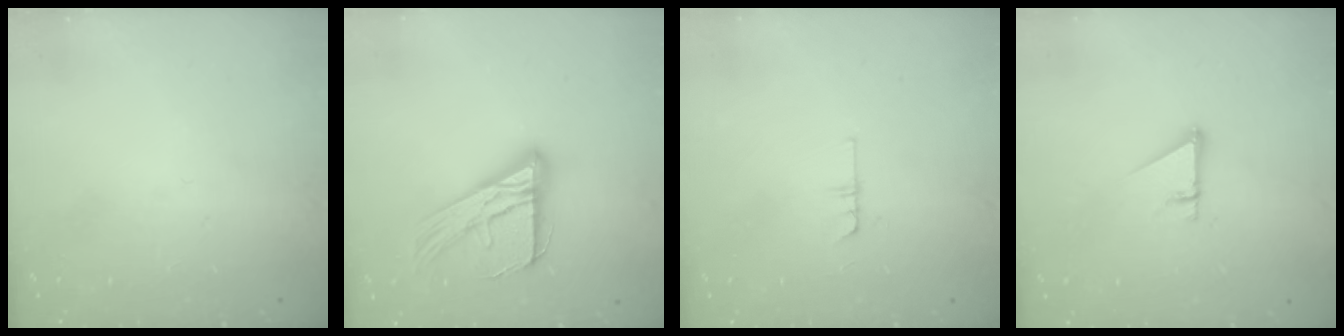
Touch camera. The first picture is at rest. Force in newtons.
{"total": 17.1, "press": 17.0, "slide": 1.7}
{"total": 3.7, "press": 3.7, "slide": 0.4}
{"total": 2.7, "press": 2.7, "slide": 0.2}